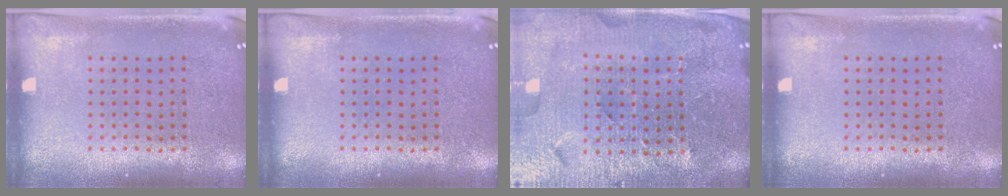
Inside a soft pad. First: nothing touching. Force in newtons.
{"total": 0.0}
{"total": 5.4, "press": 5.0, "slide": 2.2}
{"total": 0.0}